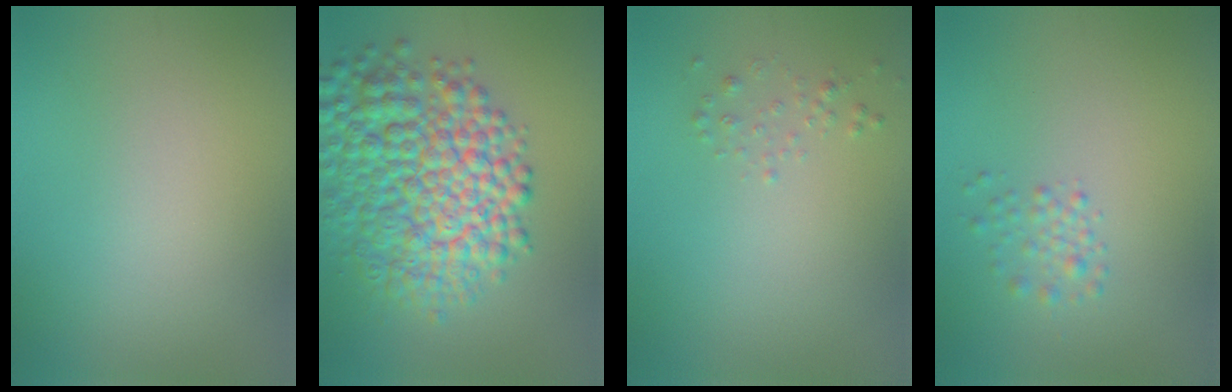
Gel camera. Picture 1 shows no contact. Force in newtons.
{"total": 9.8, "press": 9.8, "slide": 0.1}
{"total": 0.7, "press": 0.7, "slide": 0.0}
{"total": 1.4, "press": 1.3, "slide": 0.1}